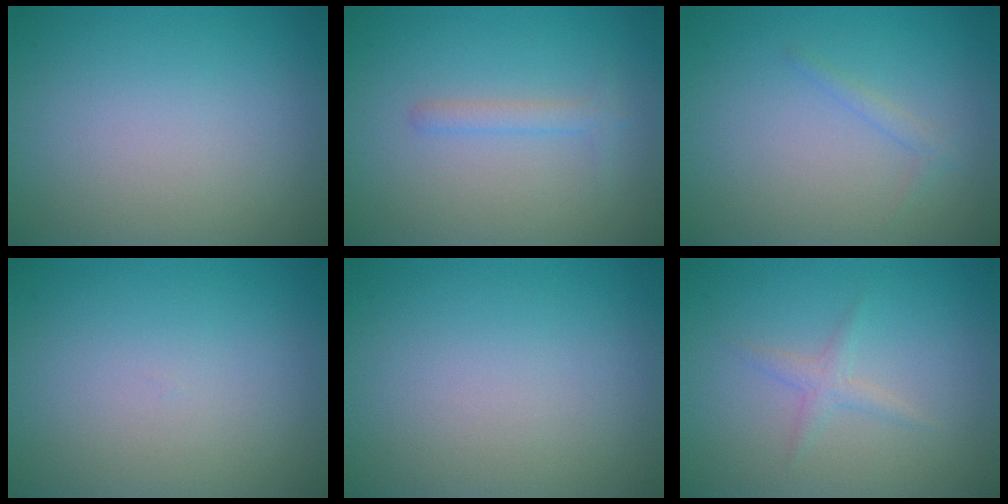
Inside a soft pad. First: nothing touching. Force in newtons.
{"total": 1.3, "press": 1.3, "slide": 0.1}
{"total": 0.8, "press": 0.8, "slide": 0.1}
{"total": 0.0}
{"total": 0.0}
{"total": 1.2, "press": 1.2, "slide": 0.0}